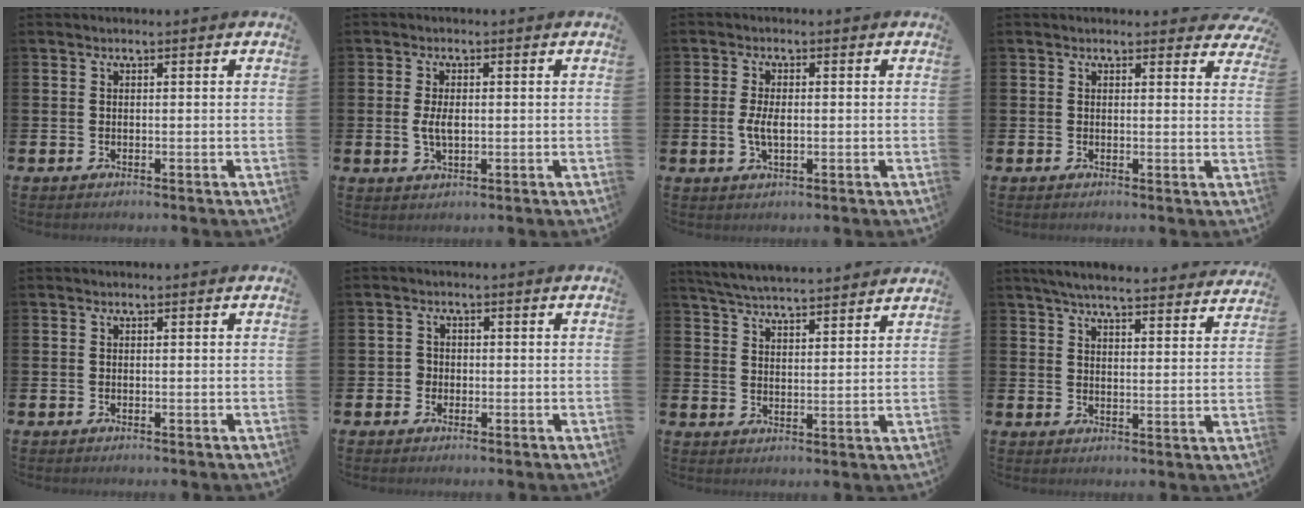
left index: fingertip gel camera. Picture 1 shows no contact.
{"total": 3.2, "force": [0.0, 1.6, 2.8], "torque": [-0.041, -0.001, -0.004]}
{"total": 3.3, "force": [-0.2, 1.5, 2.9], "torque": [-0.058, -0.001, -0.009]}
{"total": 1.8, "force": [1.7, 0.6, 0.1], "torque": [0.008, -0.006, 0.027]}
{"total": 0.0}
{"total": 1.6, "force": [-0.4, 1.5, 0.1], "torque": [0.005, 0.002, -0.014]}
{"total": 5.3, "force": [5.3, 0.0, 0.6], "torque": [-0.031, -0.034, 0.094]}
{"total": 5.7, "force": [5.5, 0.3, 1.5], "torque": [-0.041, -0.032, 0.096]}